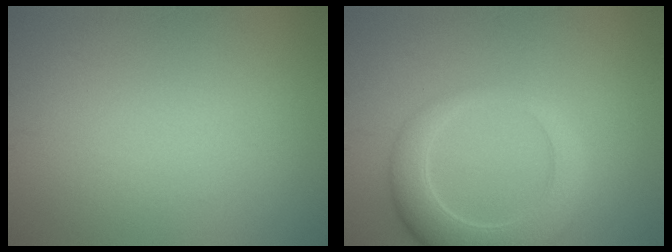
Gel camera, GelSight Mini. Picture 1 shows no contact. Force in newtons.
{"total": 5.4, "press": 5.3, "slide": 0.7}